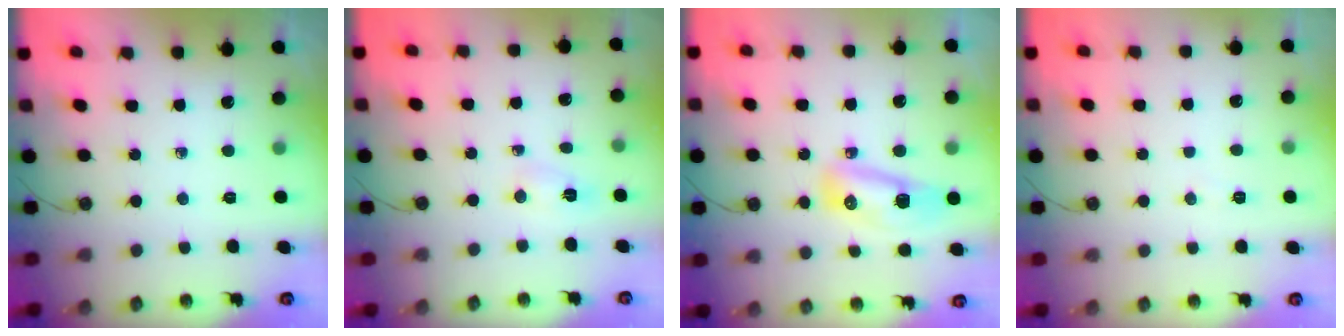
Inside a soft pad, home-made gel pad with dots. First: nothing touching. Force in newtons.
{"total": 2.2, "press": 2.2, "slide": 0.2}
{"total": 10.3, "press": 10.0, "slide": 2.4}
{"total": 3.8, "press": 3.4, "slide": 1.7}